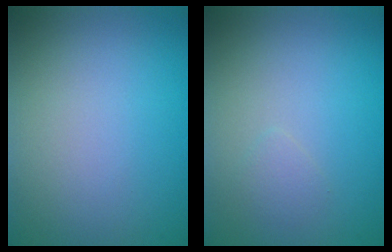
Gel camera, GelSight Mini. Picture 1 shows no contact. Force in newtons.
{"total": 0.8, "press": 0.8, "slide": 0.1}